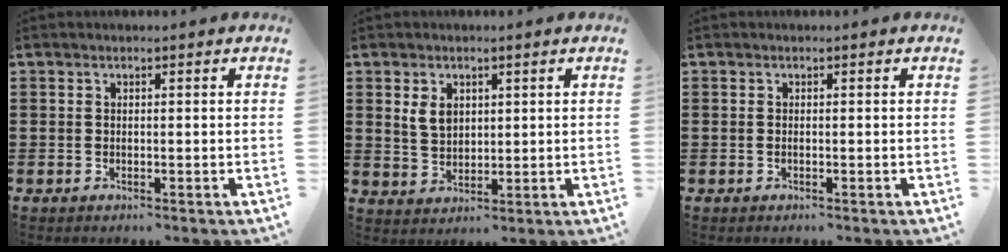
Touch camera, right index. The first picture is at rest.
{"total": 3.6, "force": [1.5, 2.5, 2.2], "torque": [-0.051, 0.009, 0.026]}
{"total": 0.0}